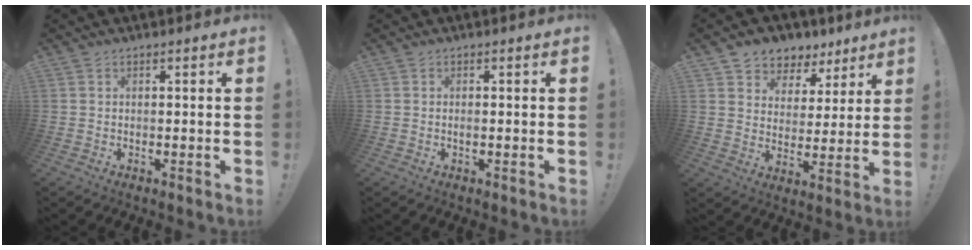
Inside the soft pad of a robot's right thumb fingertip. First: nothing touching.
{"total": 0.5, "force": [-0.3, 0.2, 0.4], "torque": [-0.012, 0.001, -0.003]}
{"total": 6.9, "force": [4.3, 5.4, 0.7], "torque": [-0.006, -0.039, 0.087]}